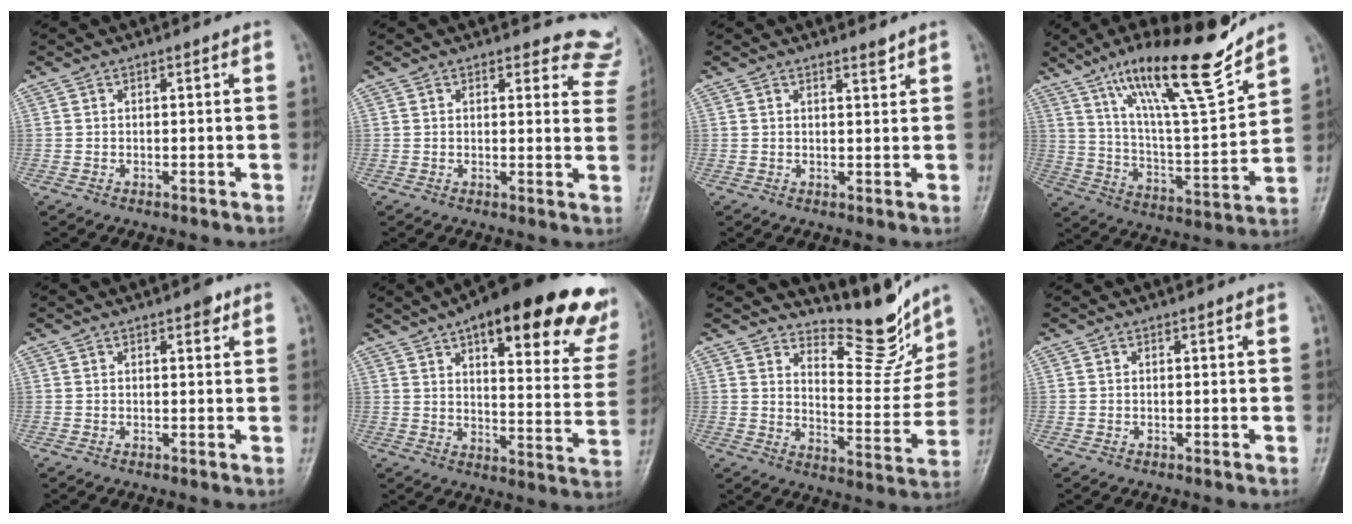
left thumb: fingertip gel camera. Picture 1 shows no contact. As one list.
[{"total": 9.0, "force": [8.4, 3.3, 0.4], "torque": [0.058, -0.047, 0.059]}, {"total": 1.4, "force": [1.3, 0.1, 0.6], "torque": [-0.006, -0.012, 0.022]}, {"total": 21.2, "force": [15.1, 3.4, 14.5], "torque": [-0.211, -0.074, 0.261]}, {"total": 1.9, "force": [1.1, 0.8, 1.3], "torque": [-0.012, -0.003, 0.012]}, {"total": 29.2, "force": [17.7, 10.0, 20.9], "torque": [-0.246, -0.038, 0.225]}, {"total": 12.2, "force": [11.0, 3.6, 4.0], "torque": [-0.024, -0.090, 0.168]}, {"total": 0.0}]